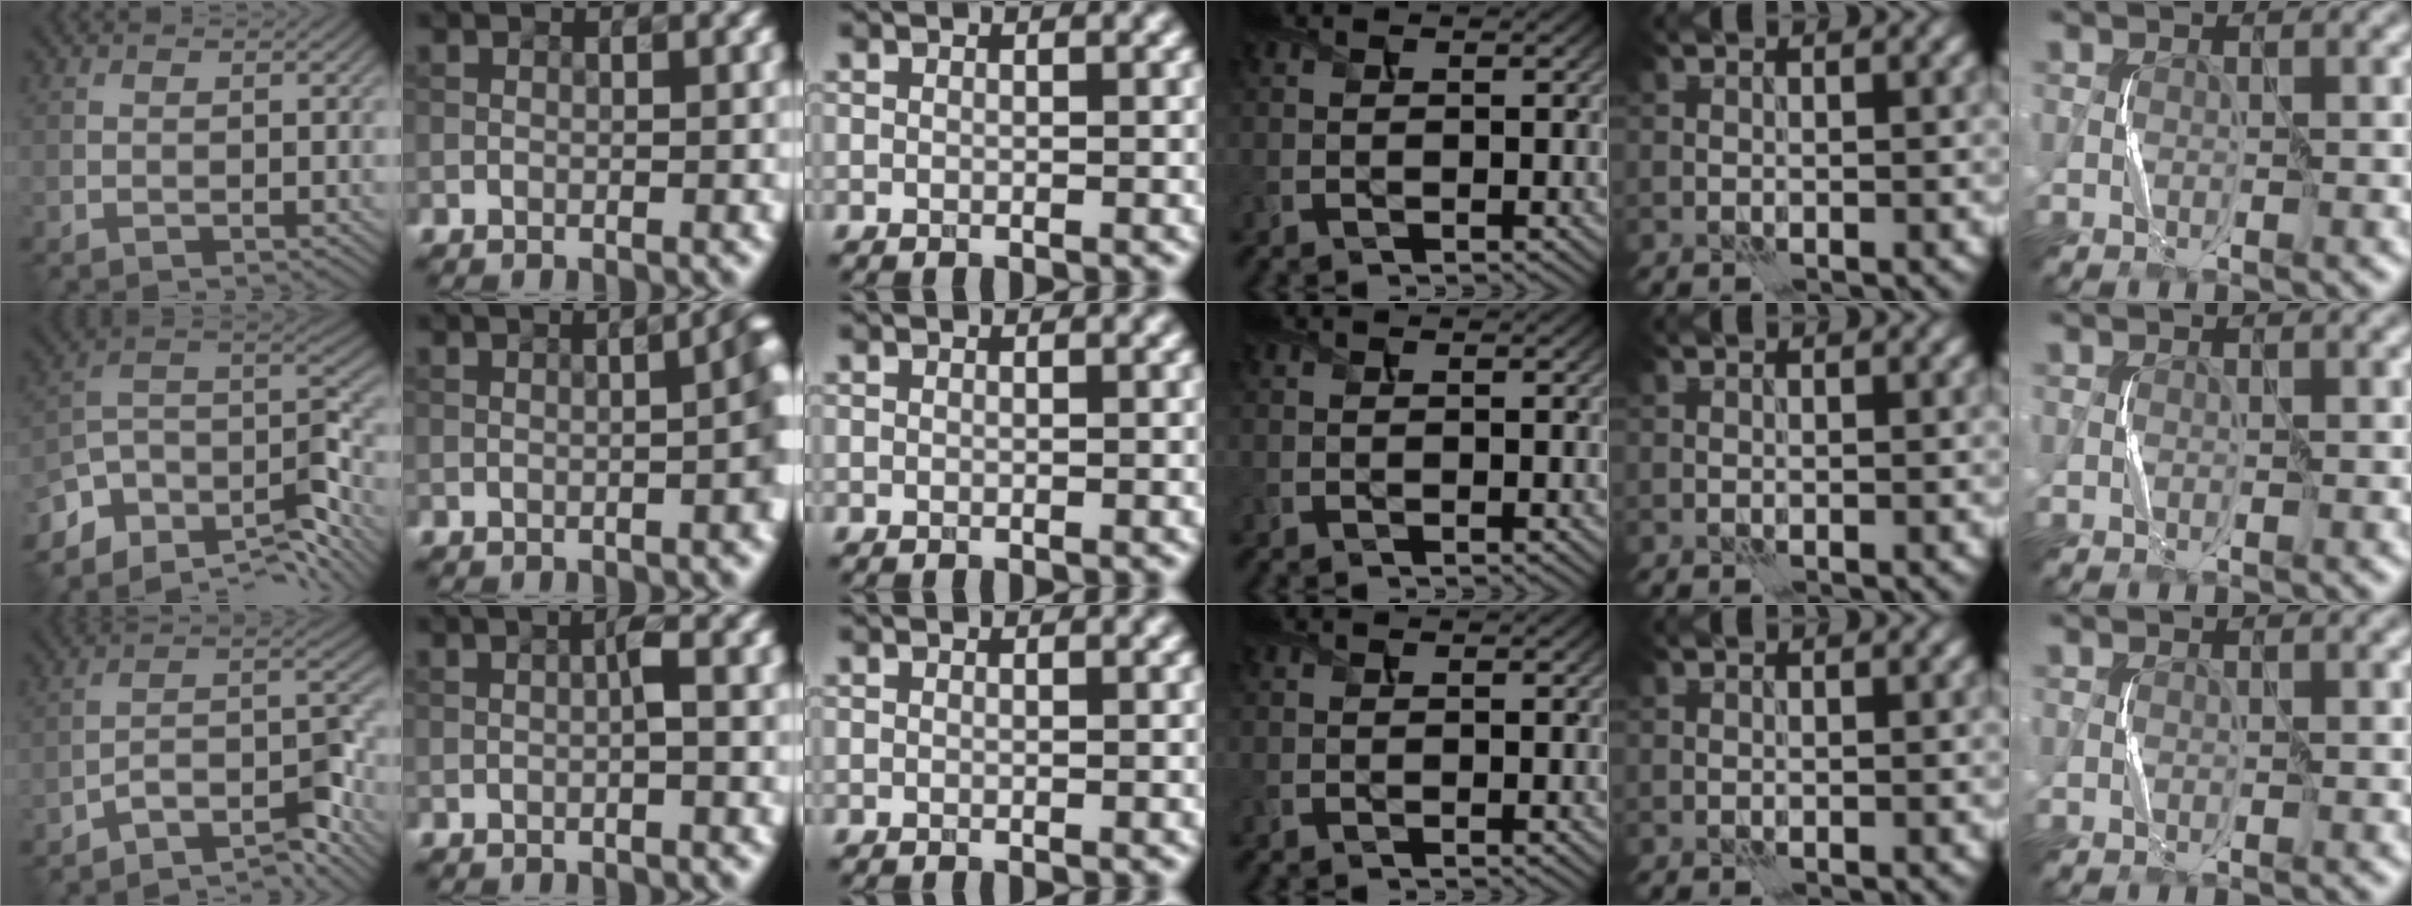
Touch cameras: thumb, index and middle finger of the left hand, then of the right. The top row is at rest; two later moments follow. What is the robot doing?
{"motion": "squeeze", "object": "air blower"}